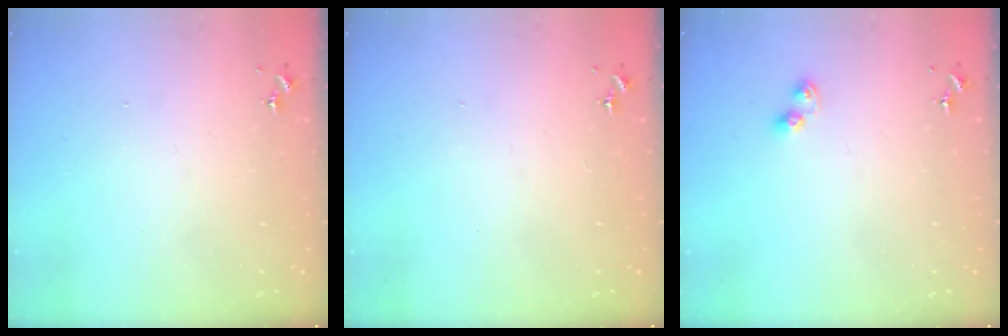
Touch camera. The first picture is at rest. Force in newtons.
{"total": 0.0}
{"total": 4.1, "press": 4.1, "slide": 0.4}